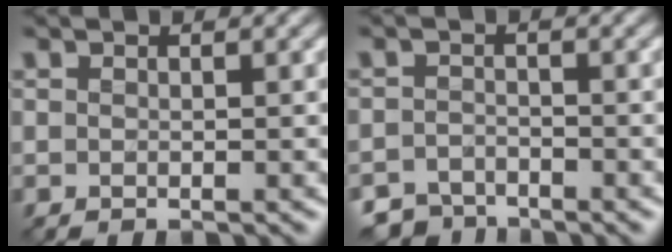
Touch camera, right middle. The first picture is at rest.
{"total": 2.6, "force": [-2.4, 0.9, -0.2], "torque": [0.010, 0.004, -0.052]}